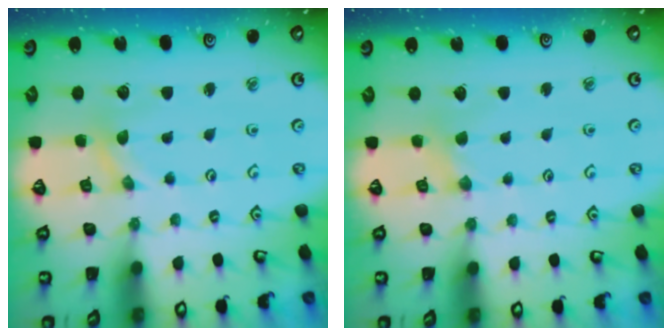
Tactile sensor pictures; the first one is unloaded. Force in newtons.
{"total": 1.8, "press": 1.7, "slide": 0.4}